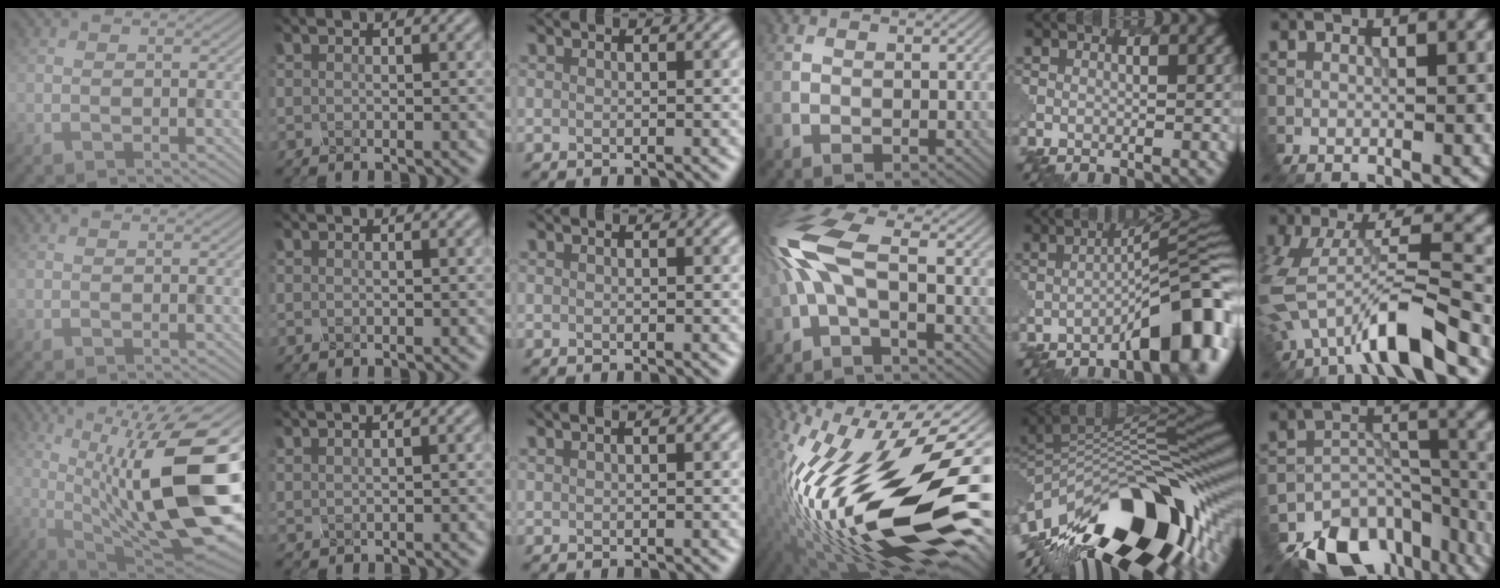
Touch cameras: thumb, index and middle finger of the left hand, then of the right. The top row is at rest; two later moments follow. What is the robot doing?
{"motion": "disassemble", "object": "battery cover"}